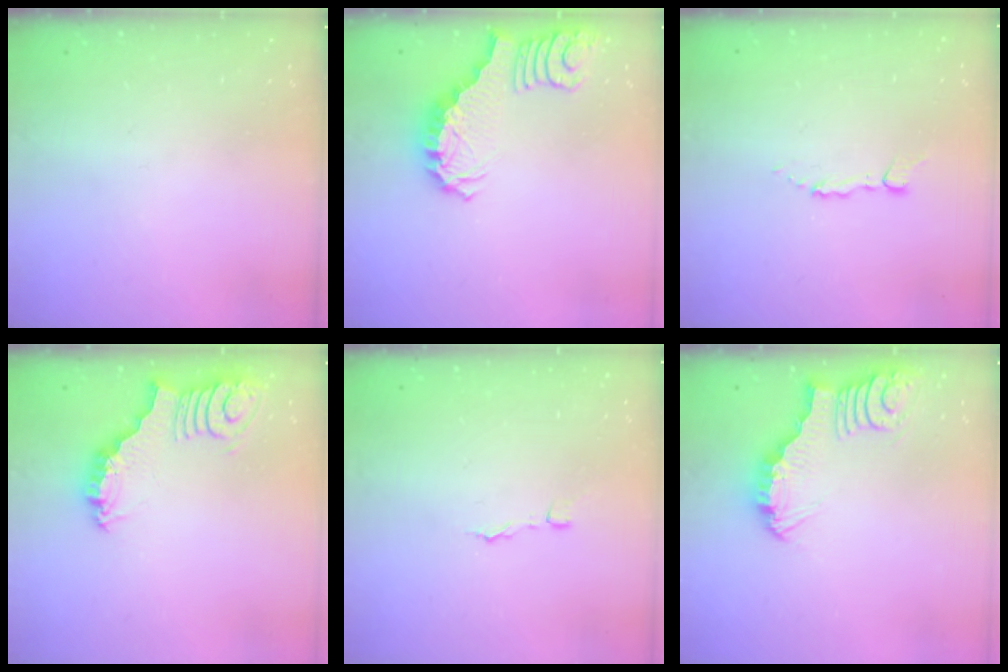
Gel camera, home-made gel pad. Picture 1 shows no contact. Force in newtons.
{"total": 3.0, "press": 2.9, "slide": 0.5}
{"total": 3.0, "press": 3.0, "slide": 0.2}
{"total": 3.0, "press": 2.9, "slide": 0.5}
{"total": 1.9, "press": 1.9, "slide": 0.1}
{"total": 4.2, "press": 4.2, "slide": 0.4}